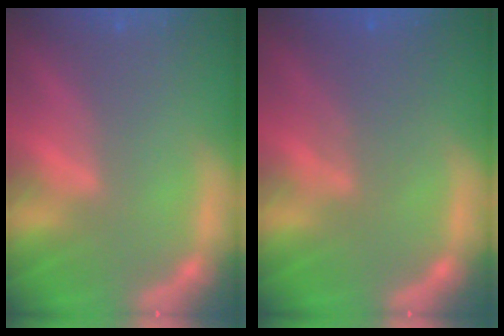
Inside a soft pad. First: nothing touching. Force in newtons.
{"total": 3.6}